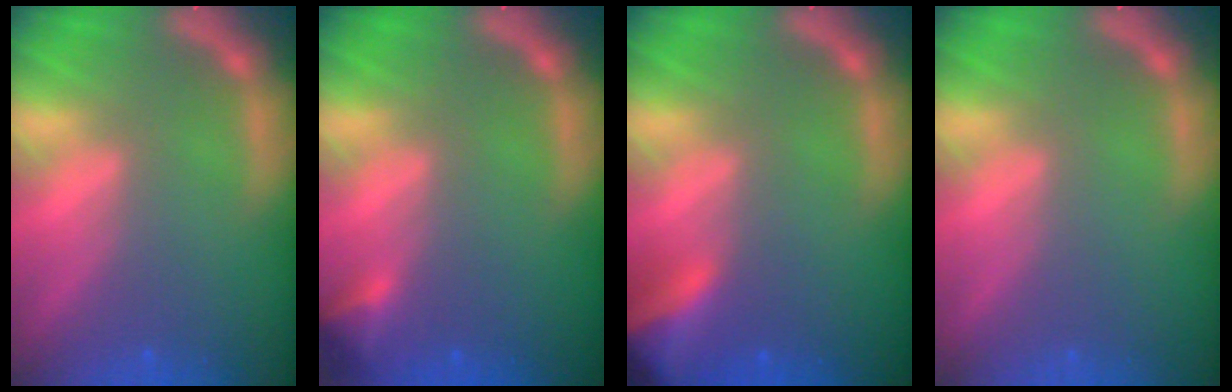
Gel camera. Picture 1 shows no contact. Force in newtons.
{"total": 1.9}
{"total": 6.5}
{"total": 0.0}